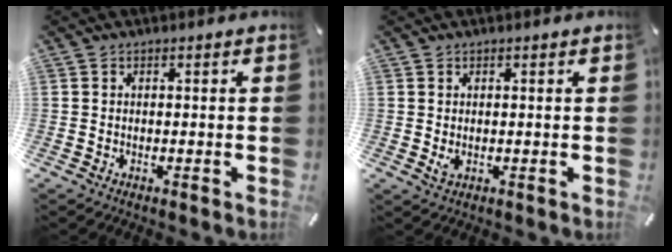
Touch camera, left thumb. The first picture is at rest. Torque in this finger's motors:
{"motor_torque": [0.43, 0.60, 0.11, -0.18, 0.10]}